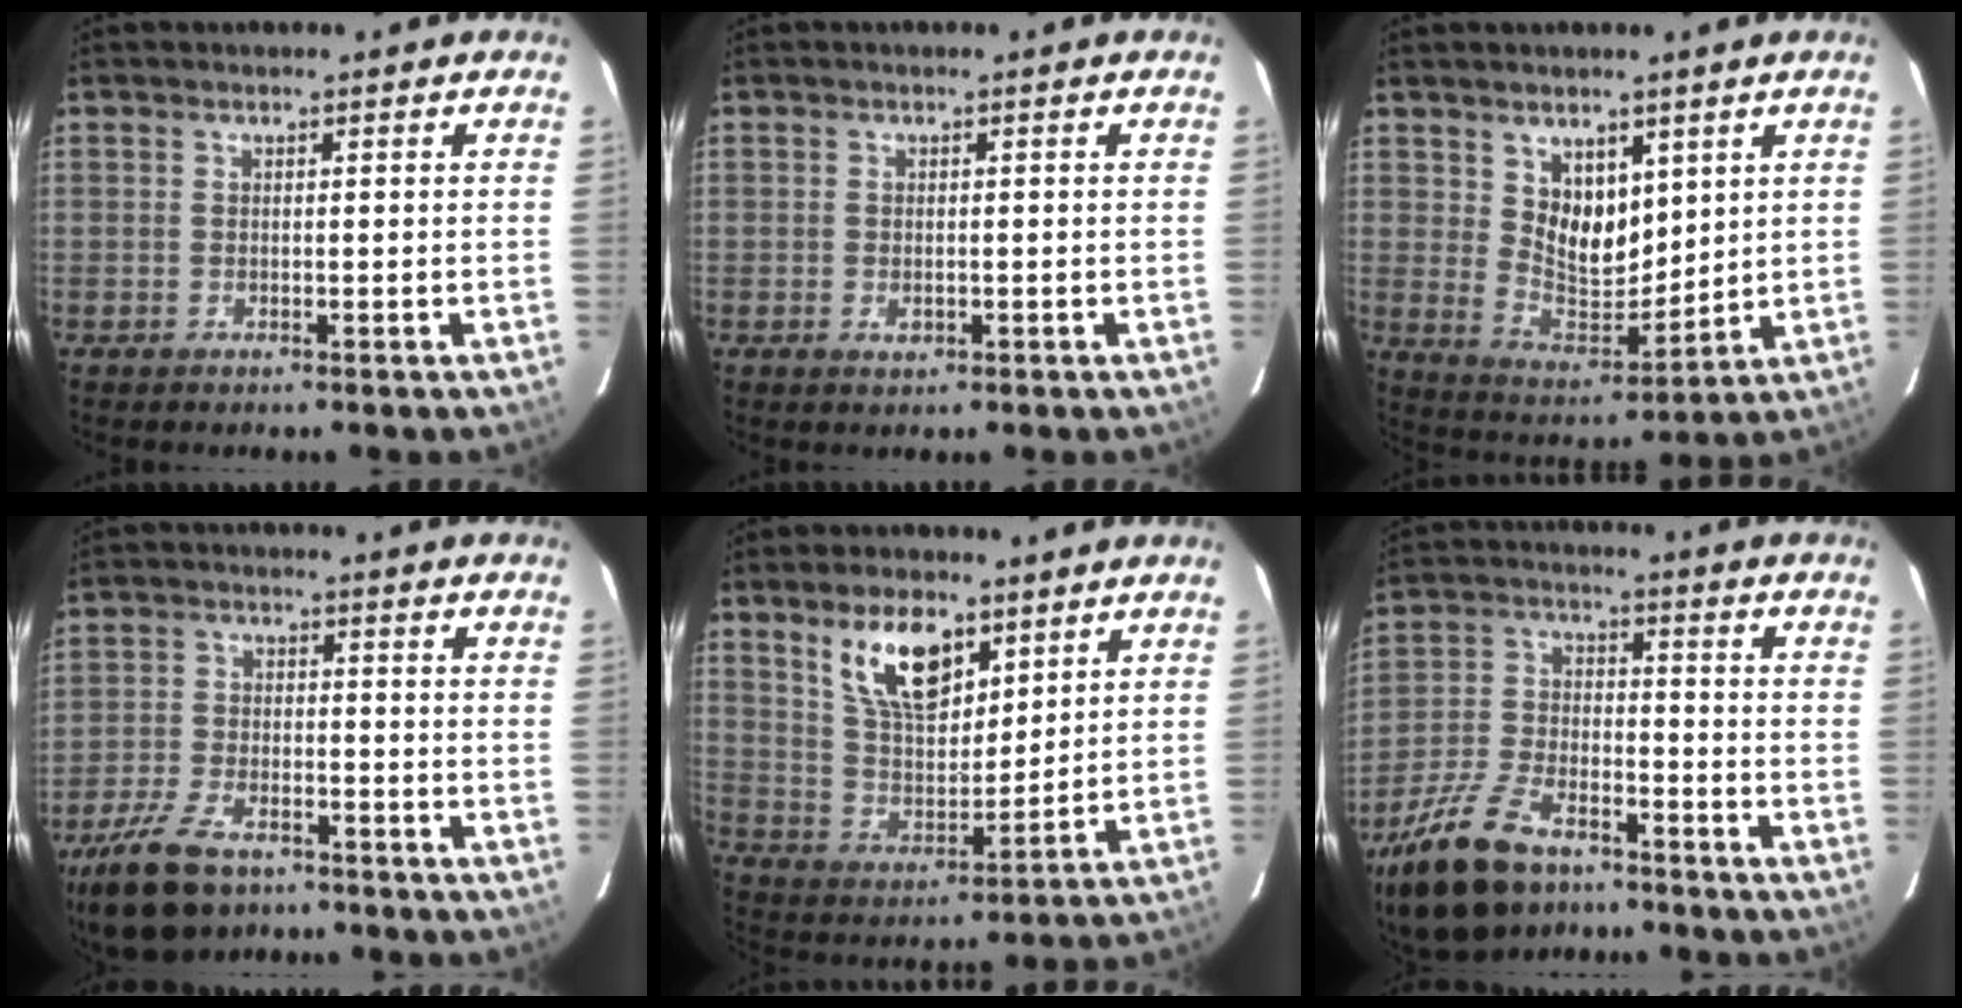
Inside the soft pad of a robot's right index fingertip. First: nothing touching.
{"total": 1.5, "force": [-0.4, 1.1, 1.0], "torque": [-0.017, -0.001, -0.006]}
{"total": 9.4, "force": [4.4, 6.2, 5.6], "torque": [-0.089, -0.006, 0.095]}
{"total": 12.3, "force": [-8.7, 6.0, 6.4], "torque": [-0.160, -0.008, -0.159]}
{"total": 12.3, "force": [7.2, 5.8, 8.1], "torque": [-0.143, 0.005, 0.144]}
{"total": 17.2, "force": [-12.1, 7.9, 9.3], "torque": [-0.208, -0.012, -0.221]}